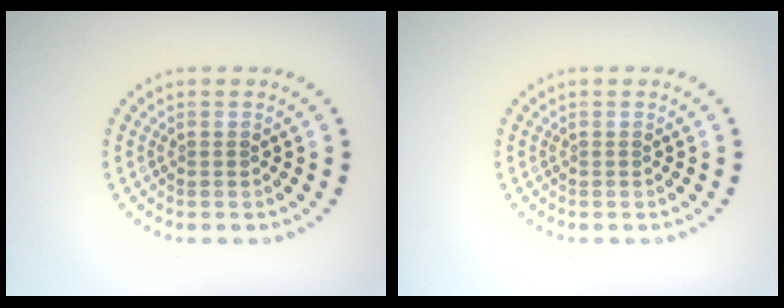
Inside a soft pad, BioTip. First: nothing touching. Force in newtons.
{"total": 0.0}